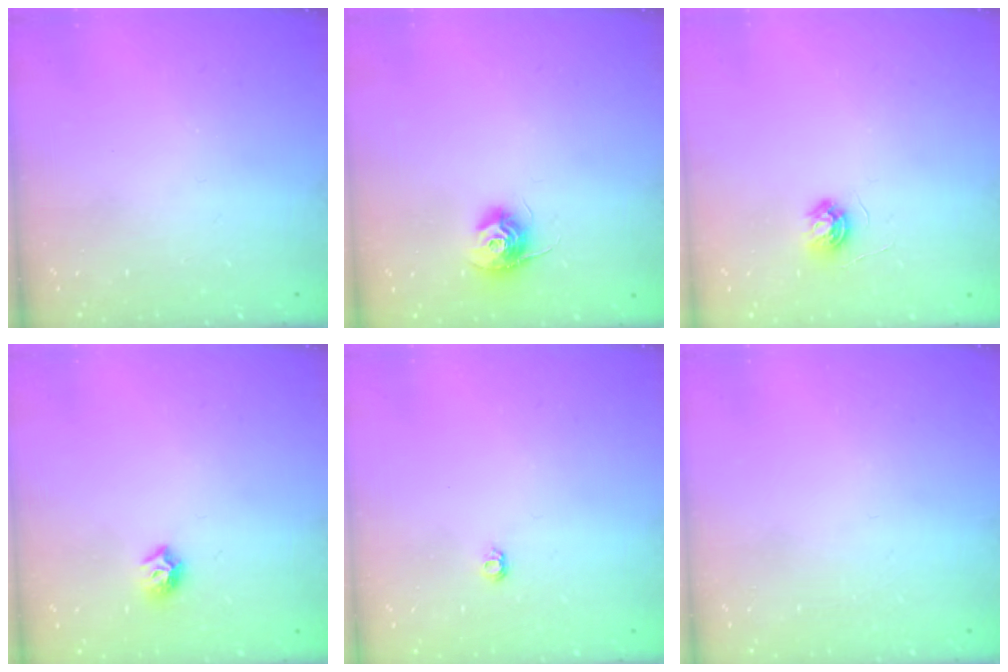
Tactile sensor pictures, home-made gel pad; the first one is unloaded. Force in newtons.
{"total": 10.6, "press": 10.6, "slide": 0.7}
{"total": 5.2, "press": 5.2, "slide": 0.5}
{"total": 6.4, "press": 6.4, "slide": 0.8}
{"total": 3.9, "press": 3.9, "slide": 0.5}
{"total": 0.9, "press": 0.9, "slide": 0.1}